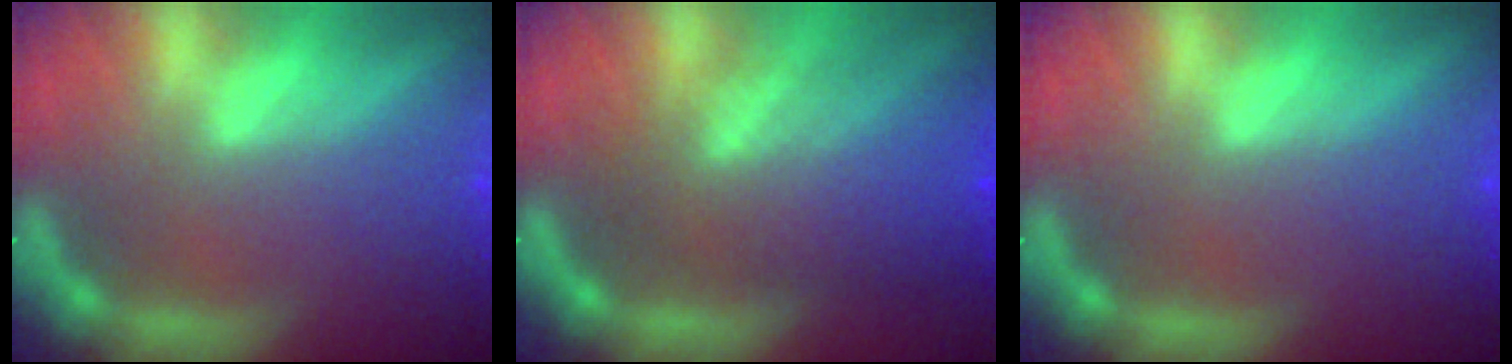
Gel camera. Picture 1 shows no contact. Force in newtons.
{"total": 8.1}
{"total": 0.0}